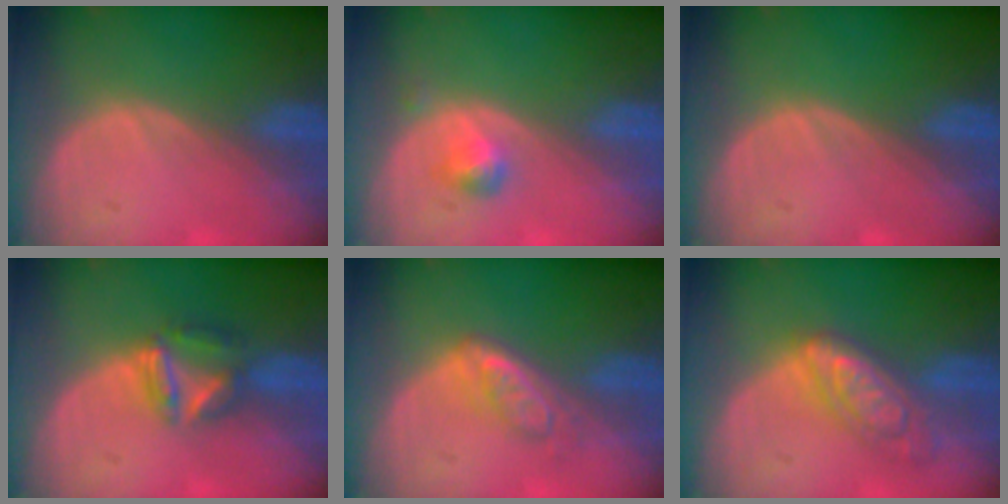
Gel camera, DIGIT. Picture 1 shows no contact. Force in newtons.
{"total": 2.2, "press": 2.2, "slide": 0.2}
{"total": 0.0}
{"total": 6.1, "press": 5.5, "slide": 2.5}
{"total": 4.9, "press": 4.6, "slide": 1.8}
{"total": 7.4, "press": 7.4, "slide": 0.5}